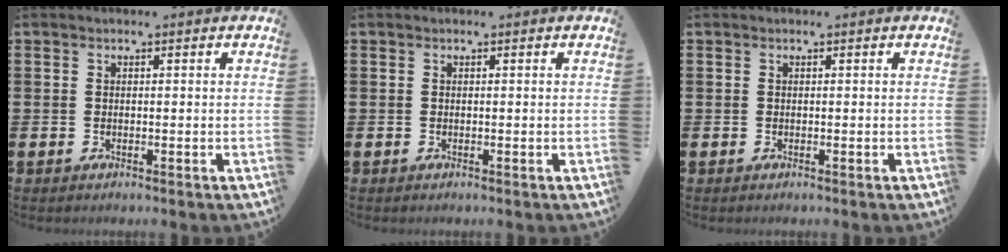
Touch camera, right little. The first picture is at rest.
{"total": 0.0}
{"total": 0.0}